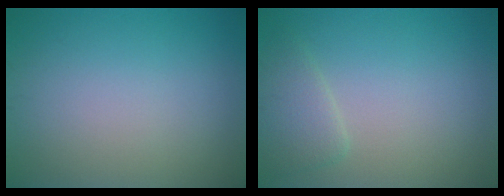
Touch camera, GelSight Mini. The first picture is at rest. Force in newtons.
{"total": 2.2, "press": 2.1, "slide": 0.3}